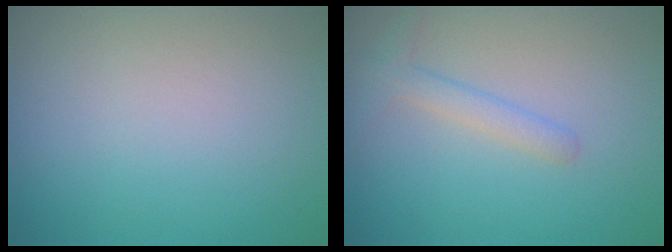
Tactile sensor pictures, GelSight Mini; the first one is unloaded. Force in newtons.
{"total": 1.8, "press": 1.8, "slide": 0.0}